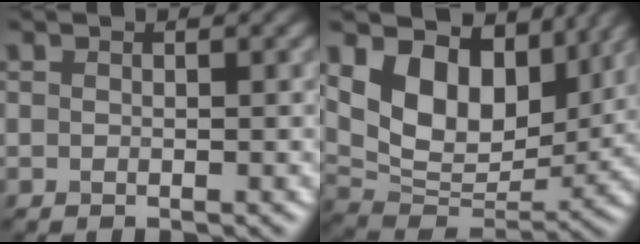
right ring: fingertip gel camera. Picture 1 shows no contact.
{"total": 11.1, "force": [4.9, 6.9, 7.2], "torque": [-0.136, -0.009, 0.089]}